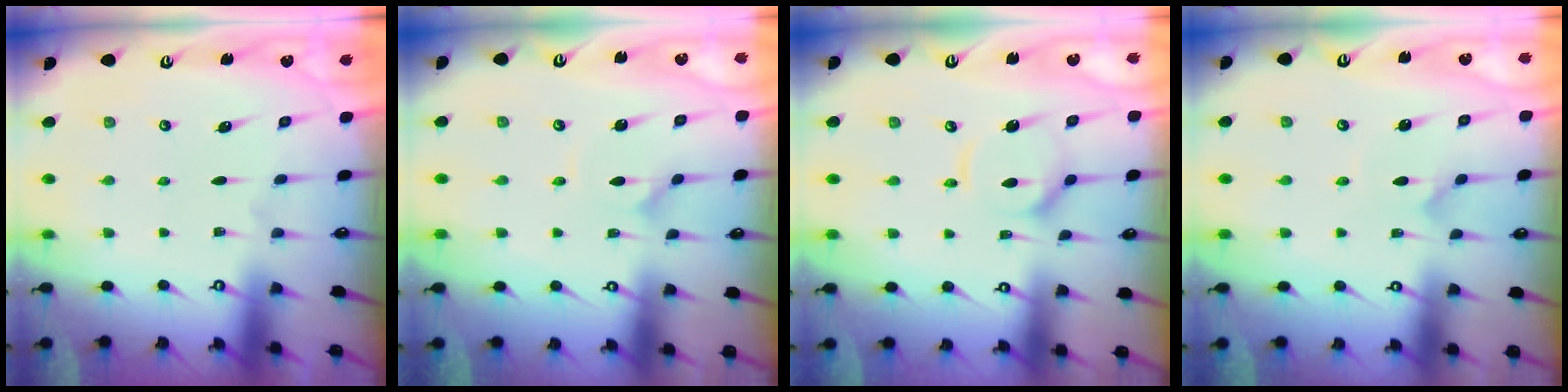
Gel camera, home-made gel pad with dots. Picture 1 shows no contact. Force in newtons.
{"total": 1.4, "press": 1.4, "slide": 0.1}
{"total": 10.5, "press": 10.5, "slide": 1.0}
{"total": 1.8, "press": 1.8, "slide": 0.1}